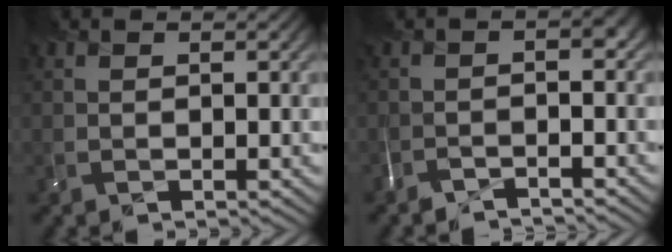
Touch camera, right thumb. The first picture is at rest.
{"total": 2.8, "force": [-2.8, -0.4, 0.3], "torque": [0.012, -0.001, -0.056]}